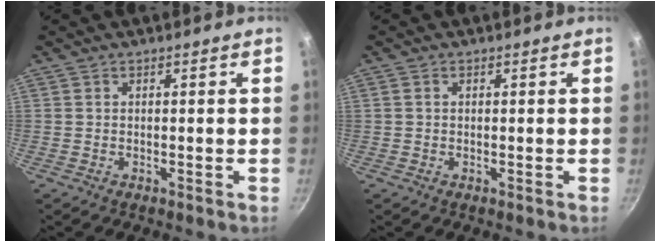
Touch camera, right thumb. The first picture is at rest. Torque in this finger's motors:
{"motor_torque": [-0.01, -0.24, -0.32, 0.09, 0.03]}